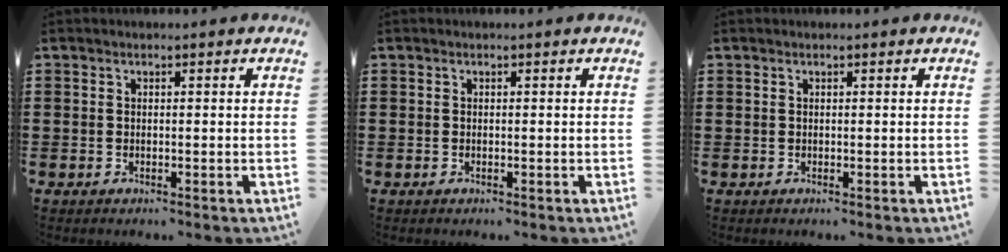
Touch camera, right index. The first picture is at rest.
{"total": 0.0}
{"total": 0.0}